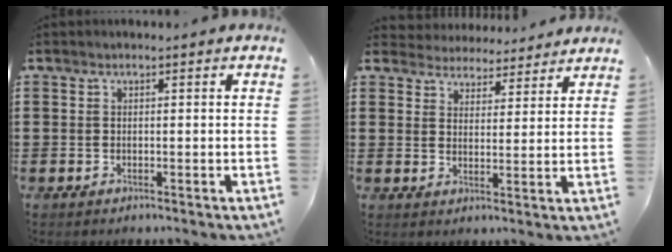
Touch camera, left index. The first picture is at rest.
{"total": 3.8, "force": [3.8, 0.6, -0.4], "torque": [-0.011, -0.021, 0.067]}